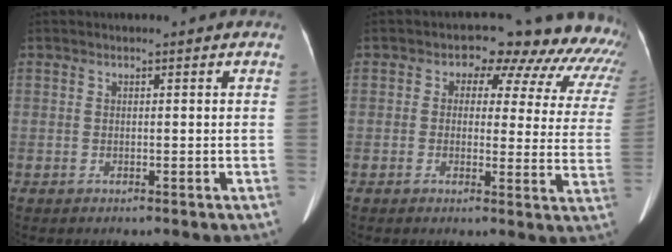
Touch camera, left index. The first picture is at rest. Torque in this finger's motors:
{"motor_torque": [1.00, -1.14, 0.23, 0.02]}